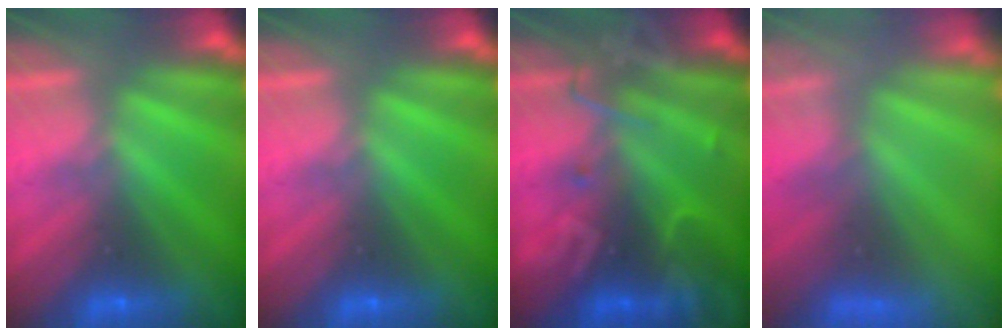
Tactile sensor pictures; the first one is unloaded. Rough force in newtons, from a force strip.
{"total": 0.0}
{"total": 2.7}
{"total": 8.4}